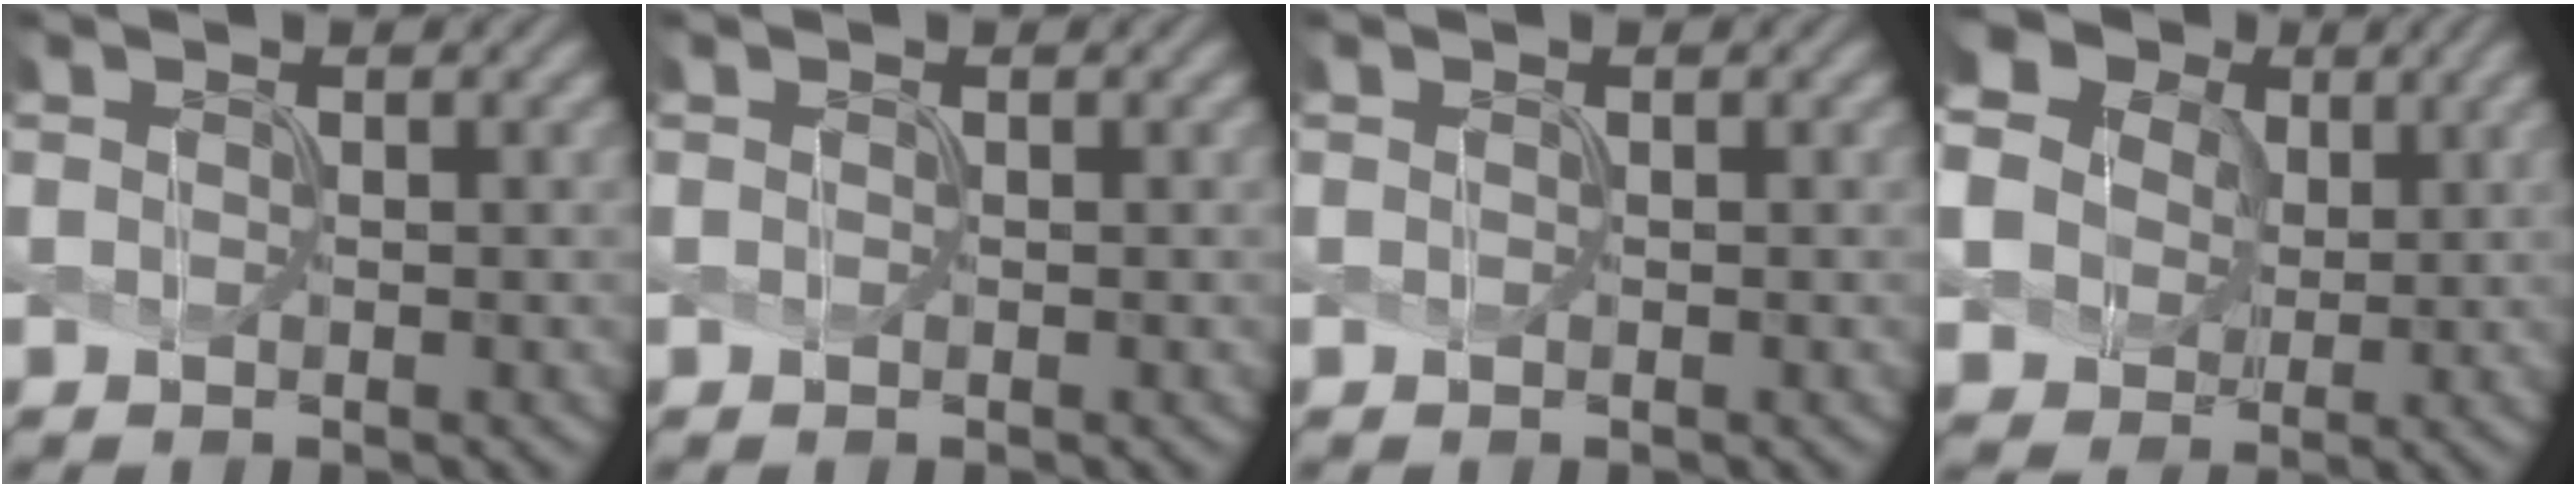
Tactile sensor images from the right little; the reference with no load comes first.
{"total": 0.0}
{"total": 0.0}
{"total": 14.8, "force": [4.3, 12.9, 5.7], "torque": [-0.176, 0.020, 0.077]}